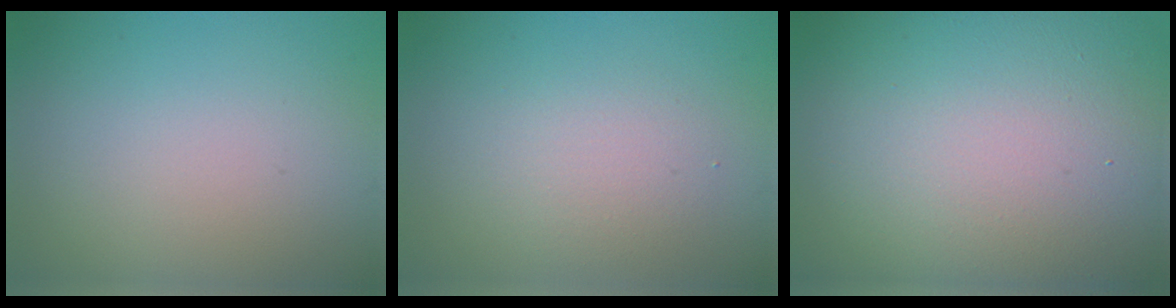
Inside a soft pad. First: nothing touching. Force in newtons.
{"total": 2.5, "press": 2.5, "slide": 0.1}
{"total": 22.1, "press": 22.1, "slide": 1.2}